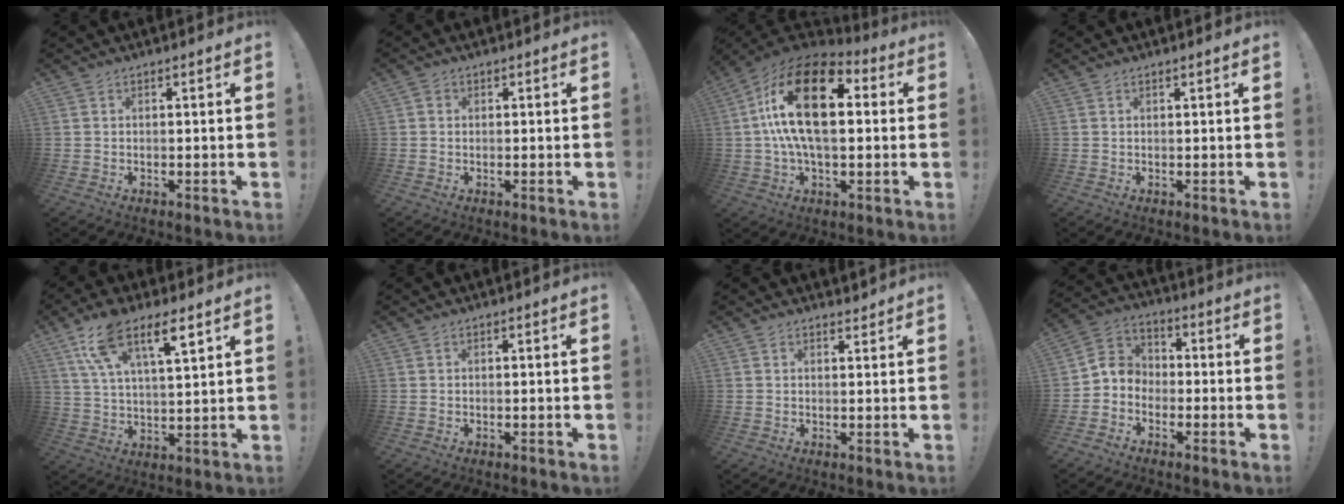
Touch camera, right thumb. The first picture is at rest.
{"total": 1.3, "force": [0.1, 1.2, 0.4], "torque": [-0.002, 0.002, 0.001]}
{"total": 23.2, "force": [3.6, 11.8, 19.6], "torque": [-0.354, -0.001, 0.057]}
{"total": 0.6, "force": [0.4, -0.3, 0.3], "torque": [0.000, -0.003, 0.006]}
{"total": 13.8, "force": [8.3, 4.6, 10.0], "torque": [-0.175, -0.028, 0.145]}
{"total": 0.0}
{"total": 1.8, "force": [1.6, 0.7, 0.2], "torque": [0.011, -0.011, 0.028]}
{"total": 6.6, "force": [-3.6, 5.2, 1.7], "torque": [-0.038, 0.025, -0.065]}